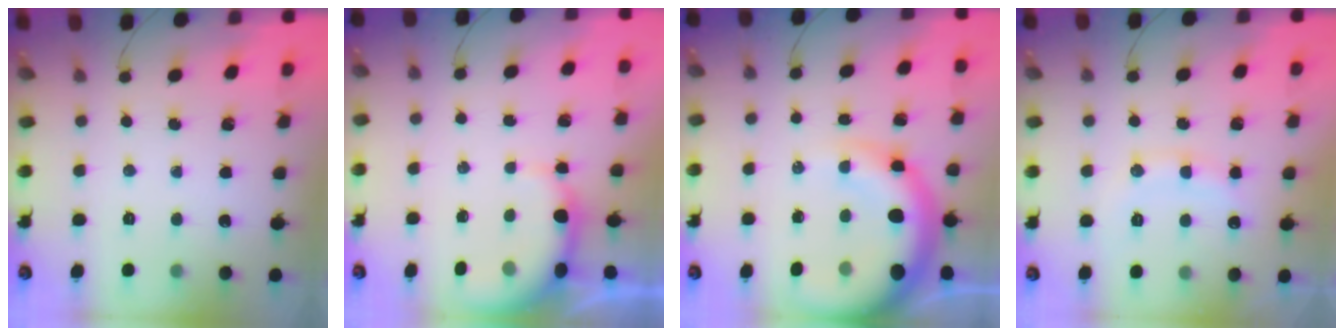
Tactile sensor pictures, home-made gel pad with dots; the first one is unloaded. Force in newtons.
{"total": 4.1, "press": 4.0, "slide": 0.7}
{"total": 11.4, "press": 10.9, "slide": 3.1}
{"total": 11.3, "press": 11.3, "slide": 1.2}